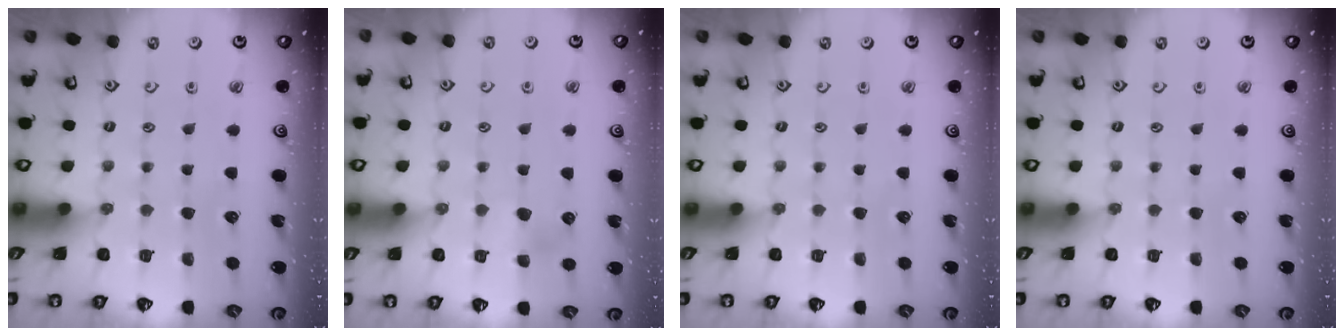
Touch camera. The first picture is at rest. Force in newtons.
{"total": 3.7, "press": 3.7, "slide": 0.6}
{"total": 0.0}
{"total": 0.0}